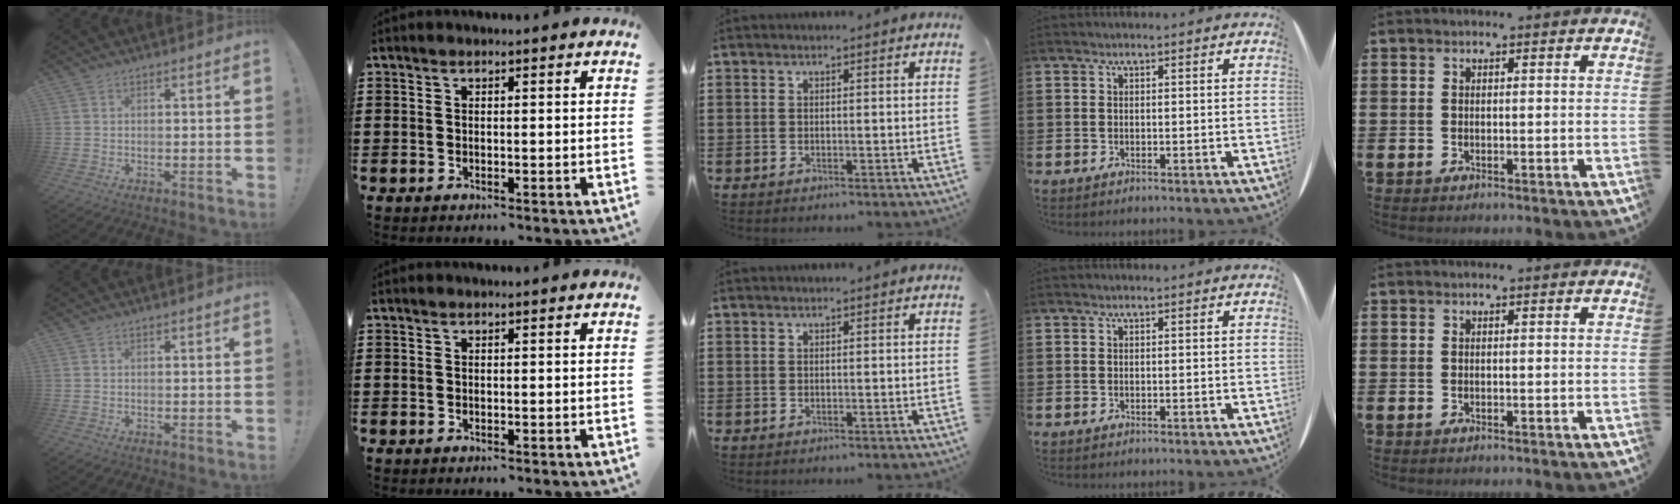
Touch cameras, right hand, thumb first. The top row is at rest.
{}